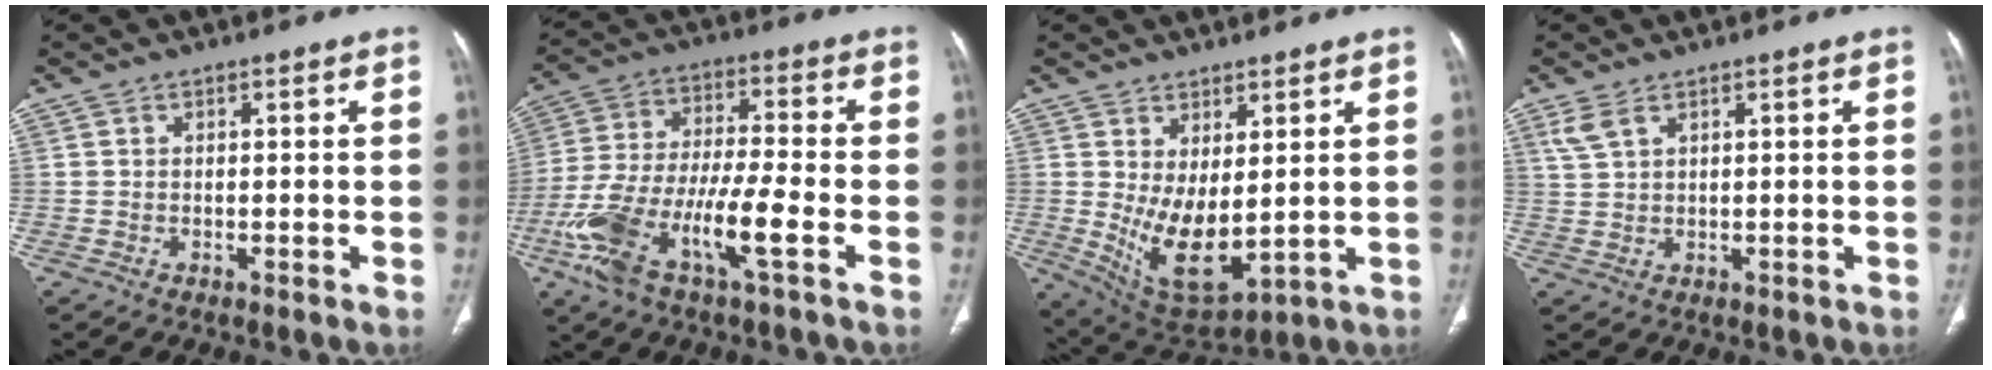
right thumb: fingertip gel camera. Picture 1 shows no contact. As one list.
[{"total": 16.0, "force": [-6.5, 3.8, 14.1], "torque": [-0.307, 0.024, -0.123]}, {"total": 10.4, "force": [1.0, 4.9, 9.1], "torque": [-0.152, -0.032, 0.043]}, {"total": 3.1, "force": [1.8, 1.4, 2.0], "torque": [-0.051, 0.005, 0.050]}]